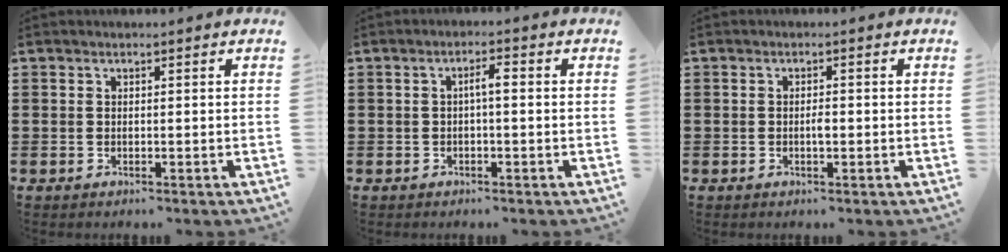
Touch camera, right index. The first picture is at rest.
{"total": 2.1, "force": [-0.1, 0.4, 2.0], "torque": [-0.040, 0.006, -0.005]}
{"total": 1.4, "force": [-0.3, 0.5, 1.3], "torque": [-0.027, 0.000, -0.005]}